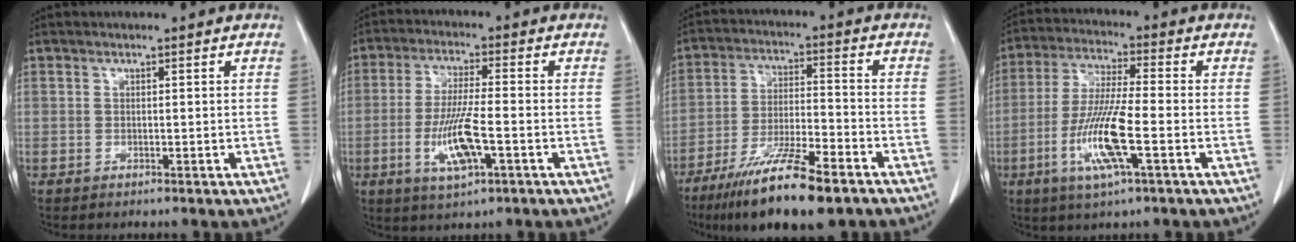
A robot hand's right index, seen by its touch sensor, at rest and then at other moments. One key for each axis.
{"total": 9.0, "fx": -2.8, "fy": 1.2, "fz": 8.4, "tx": -0.170, "ty": -0.011, "tz": -0.051}
{"total": 14.4, "fx": -9.7, "fy": 2.1, "fz": 10.4, "tx": -0.195, "ty": -0.033, "tz": -0.171}
{"total": 11.4, "fx": -3.7, "fy": 0.7, "fz": 10.8, "tx": -0.220, "ty": -0.015, "tz": -0.074}